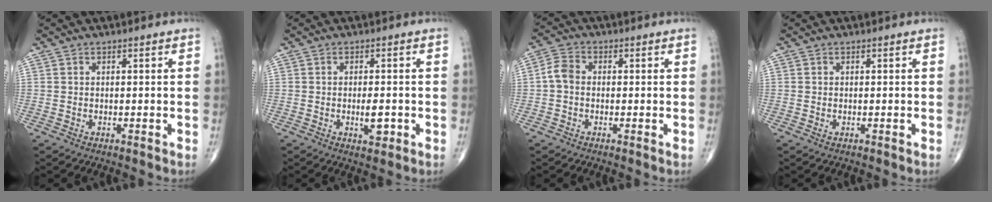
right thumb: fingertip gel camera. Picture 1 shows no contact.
{"total": 3.6, "force": [-0.9, 1.5, 3.2], "torque": [-0.045, -0.002, -0.012]}
{"total": 3.9, "force": [-0.4, 2.9, 2.5], "torque": [-0.044, 0.011, -0.017]}
{"total": 0.6, "force": [-0.2, 0.3, 0.4], "torque": [-0.012, 0.002, -0.002]}